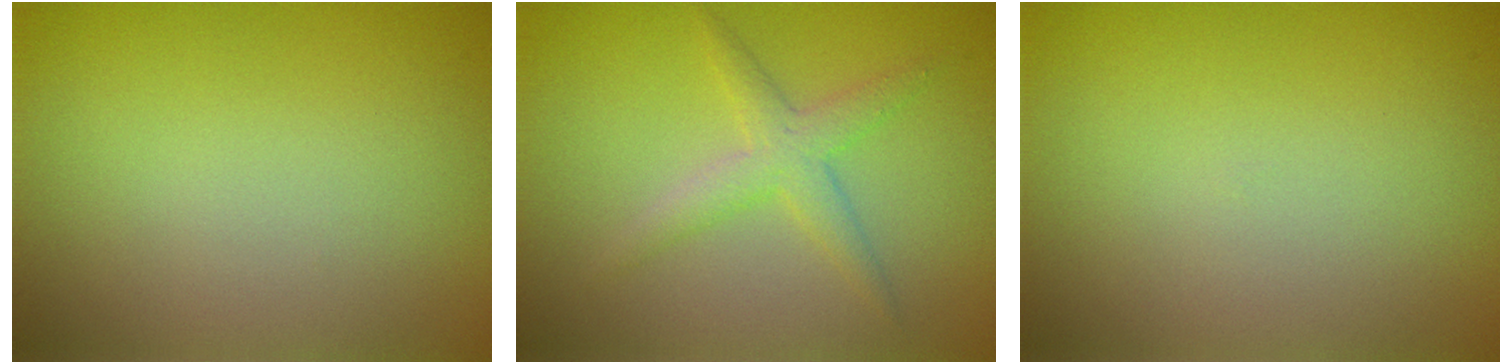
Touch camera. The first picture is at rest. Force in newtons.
{"total": 2.5, "press": 2.5, "slide": 0.1}
{"total": 0.0}